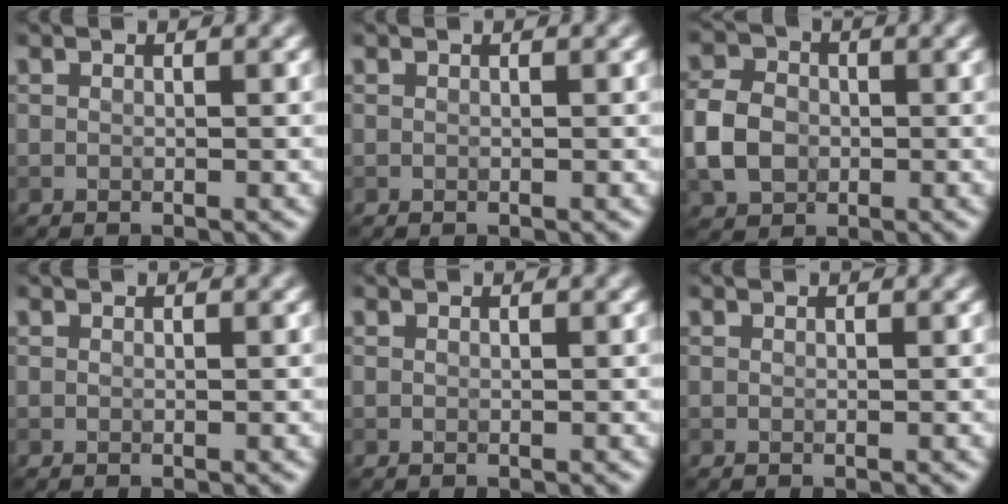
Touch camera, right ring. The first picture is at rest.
{"total": 0.0}
{"total": 5.1, "force": [-0.9, 4.1, 2.9], "torque": [-0.067, 0.004, -0.027]}
{"total": 0.0}
{"total": 0.0}
{"total": 0.0}